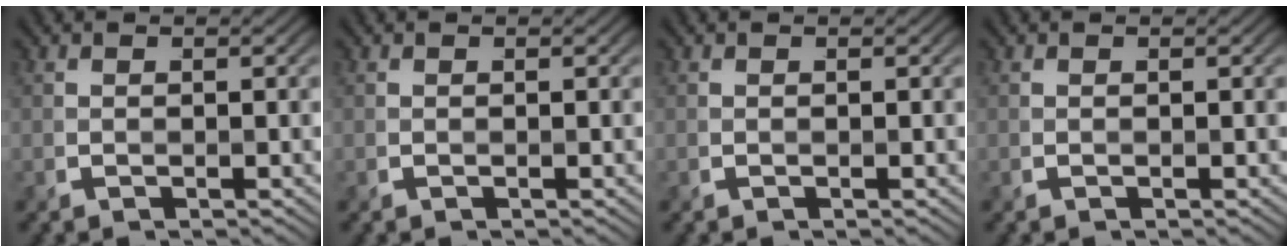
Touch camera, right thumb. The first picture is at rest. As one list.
[{"total": 0.0}, {"total": 0.0}, {"total": 0.0}]